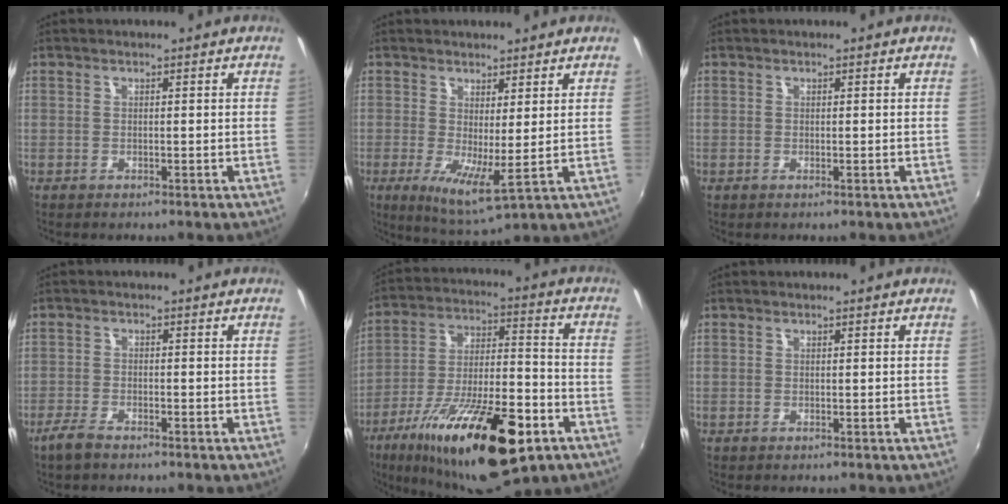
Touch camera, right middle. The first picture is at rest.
{"total": 6.5, "force": [1.0, 1.2, 6.3], "torque": [-0.106, -0.018, 0.020]}
{"total": 0.0}
{"total": 3.6, "force": [-2.8, 0.9, 2.1], "torque": [-0.061, -0.004, -0.056]}
{"total": 26.3, "force": [-14.6, 8.7, 20.1], "torque": [-0.349, -0.038, -0.226]}
{"total": 0.0}